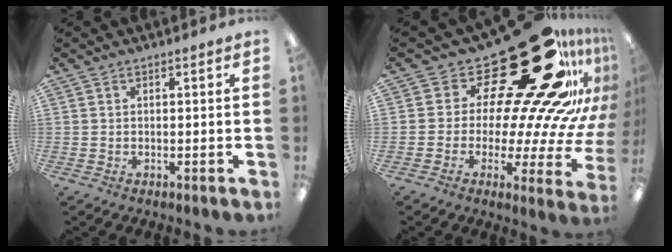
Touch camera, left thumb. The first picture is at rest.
{"total": 31.3, "force": [18.7, 11.8, 22.1], "torque": [-0.270, -0.173, 0.352]}